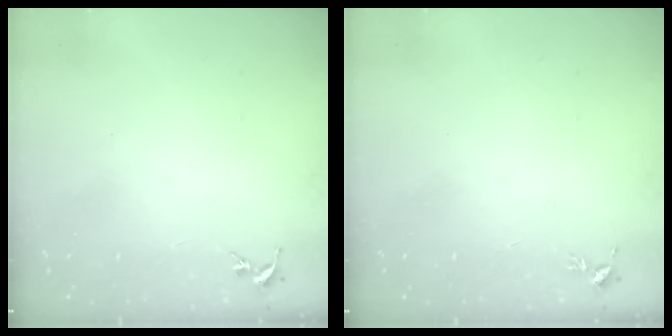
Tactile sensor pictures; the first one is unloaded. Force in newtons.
{"total": 3.4, "press": 3.3, "slide": 0.5}